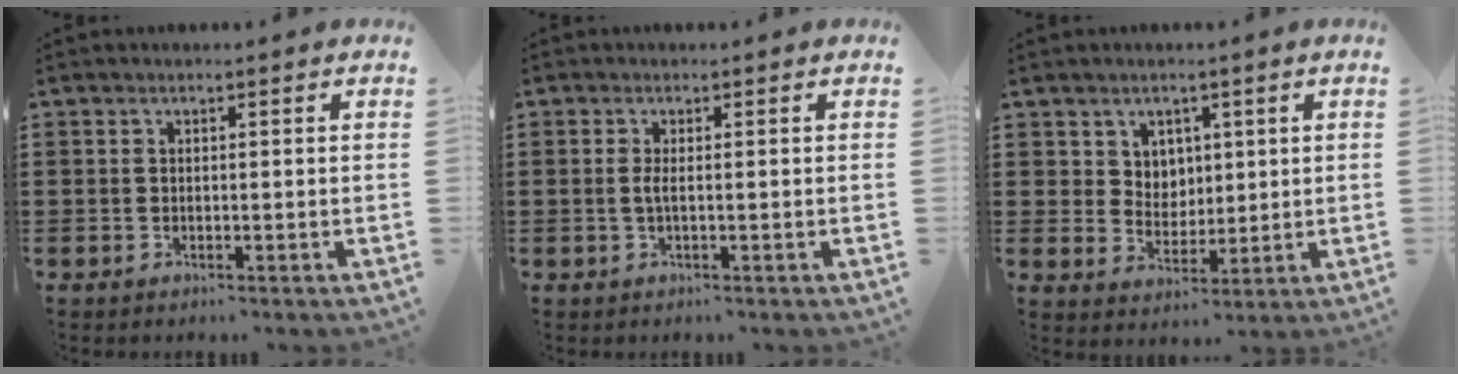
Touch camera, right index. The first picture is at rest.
{"total": 1.4, "force": [-0.1, 0.1, 1.4], "torque": [-0.037, -0.005, -0.005]}
{"total": 4.3, "force": [2.4, 3.6, 0.5], "torque": [-0.021, 0.004, 0.042]}